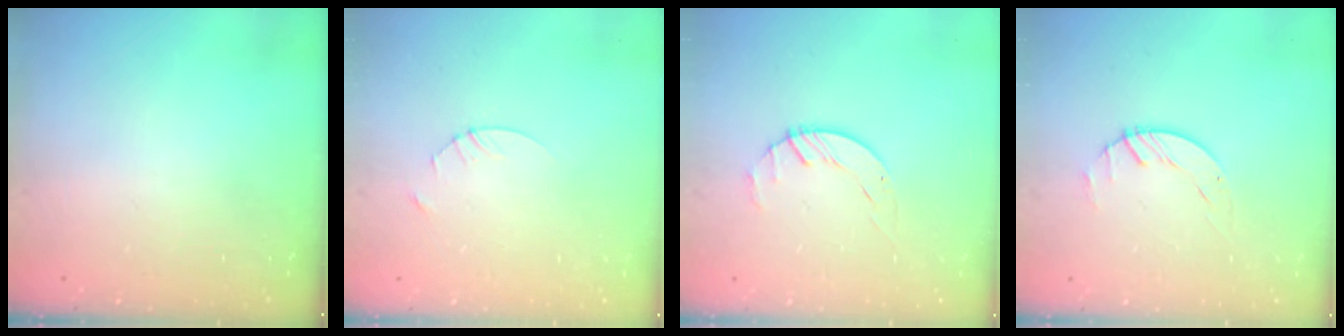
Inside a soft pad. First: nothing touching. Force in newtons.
{"total": 2.5, "press": 2.5, "slide": 0.3}
{"total": 1.8, "press": 1.8, "slide": 0.3}
{"total": 0.6, "press": 0.6, "slide": 0.2}